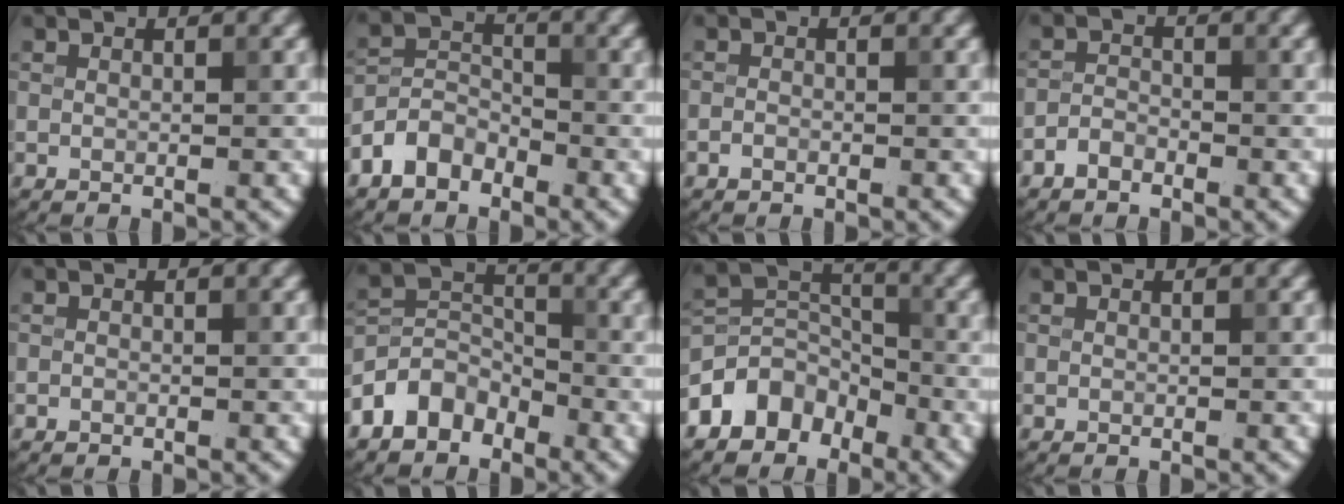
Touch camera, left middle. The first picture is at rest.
{"total": 3.7, "force": [-2.5, 2.3, 1.4], "torque": [-0.026, 0.008, -0.058]}
{"total": 0.7, "force": [-0.5, 0.4, 0.3], "torque": [-0.003, -0.002, -0.011]}
{"total": 1.7, "force": [-1.3, 1.0, 0.7], "torque": [-0.011, 0.005, -0.028]}
{"total": 0.0}
{"total": 4.3, "force": [-2.9, 2.9, 1.5], "torque": [-0.026, 0.006, -0.063]}
{"total": 5.2, "force": [-3.2, 3.7, 1.7], "torque": [-0.020, 0.005, -0.071]}
{"total": 0.0}